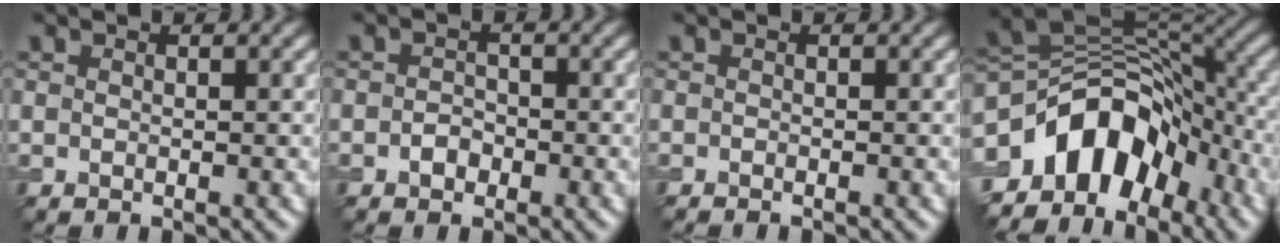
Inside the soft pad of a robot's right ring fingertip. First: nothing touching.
{"total": 1.4, "force": [-0.6, 1.0, 0.6], "torque": [-0.010, 0.001, -0.013]}
{"total": 0.6, "force": [-0.5, 0.1, 0.2], "torque": [-0.002, -0.003, -0.010]}
{"total": 10.9, "force": [-4.9, 7.0, 6.7], "torque": [-0.099, 0.013, -0.092]}